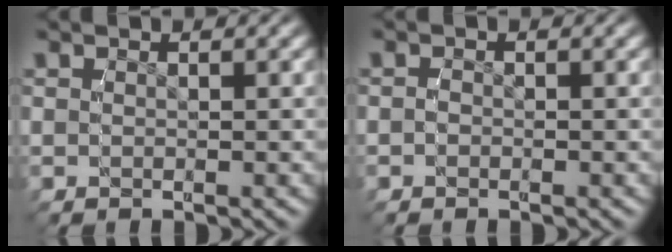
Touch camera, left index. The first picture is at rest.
{"total": 0.8, "force": [-0.6, 0.6, 0.0], "torque": [-0.005, -0.004, -0.012]}